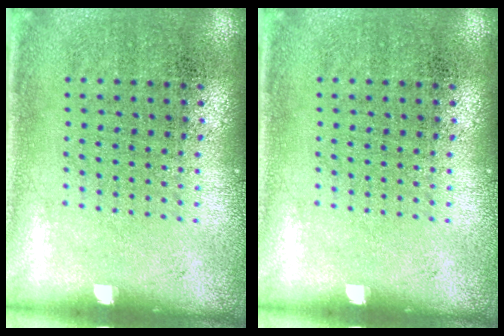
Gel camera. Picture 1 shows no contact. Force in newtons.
{"total": 0.0}